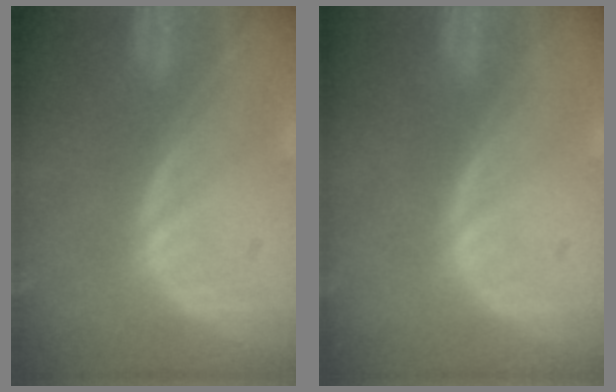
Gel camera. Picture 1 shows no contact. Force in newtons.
{"total": 0.0}